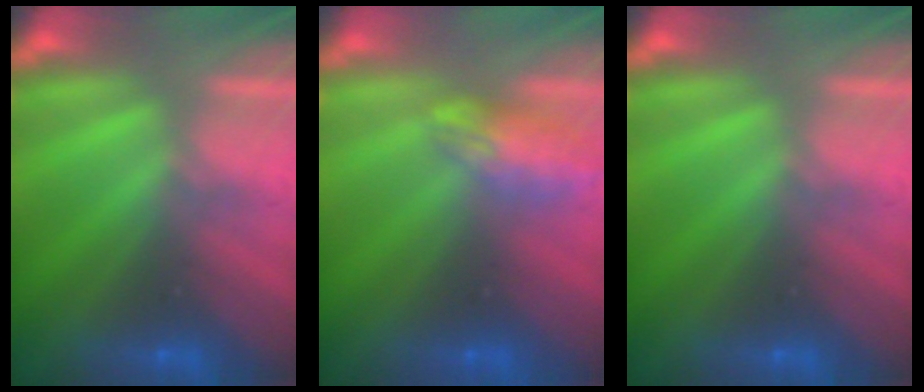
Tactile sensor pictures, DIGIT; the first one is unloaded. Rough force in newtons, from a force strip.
{"total": 2.4}
{"total": 0.0}